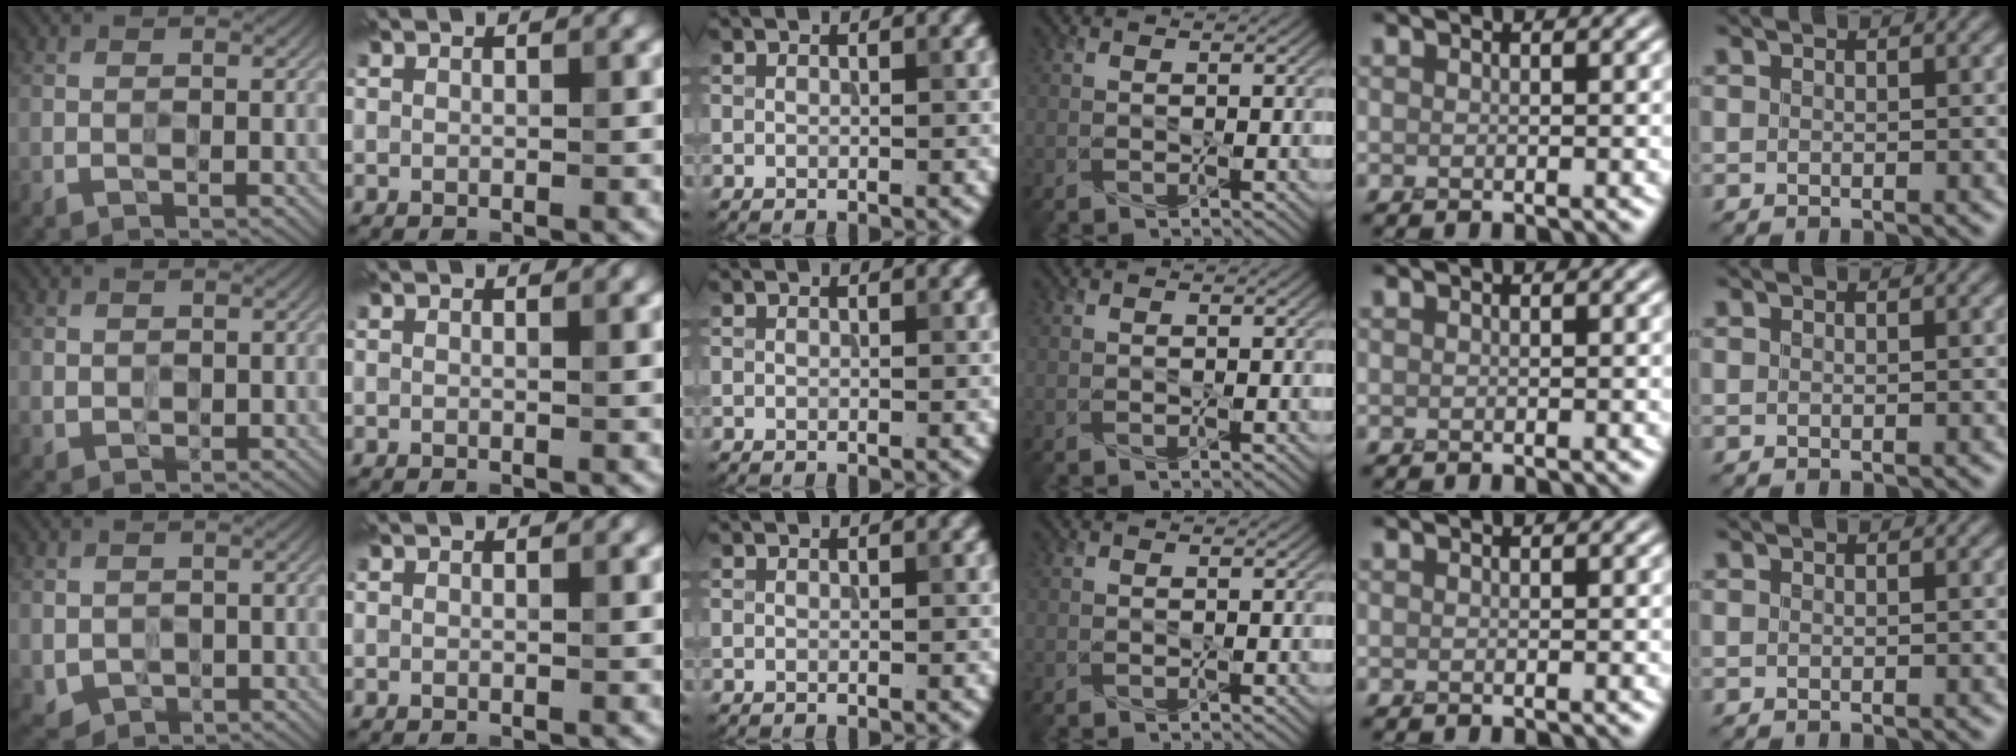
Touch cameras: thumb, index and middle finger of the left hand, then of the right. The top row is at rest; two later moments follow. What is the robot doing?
{"motion": "screw", "object": "spray bottle"}